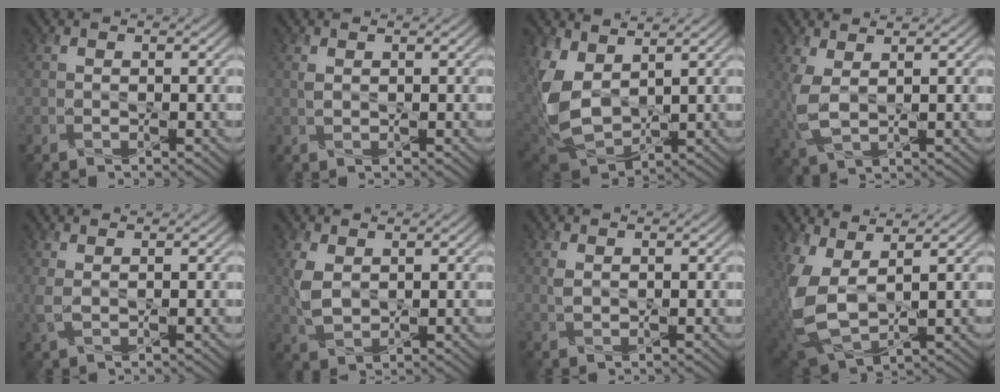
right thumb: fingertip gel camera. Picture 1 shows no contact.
{"total": 0.9, "force": [0.4, 0.5, 0.6], "torque": [-0.020, 0.000, 0.010]}
{"total": 10.3, "force": [3.1, 6.2, 7.7], "torque": [-0.218, -0.005, 0.066]}
{"total": 4.6, "force": [1.4, 2.1, 3.9], "torque": [-0.111, -0.003, 0.026]}
{"total": 2.0, "force": [0.8, 0.9, 1.7], "torque": [-0.051, -0.001, 0.017]}
{"total": 4.1, "force": [1.1, 2.6, 3.0], "torque": [-0.082, -0.001, 0.026]}
{"total": 1.2, "force": [0.5, 0.7, 0.9], "torque": [-0.028, 0.000, 0.012]}
{"total": 8.5, "force": [2.0, 4.6, 6.8], "torque": [-0.177, -0.012, 0.038]}